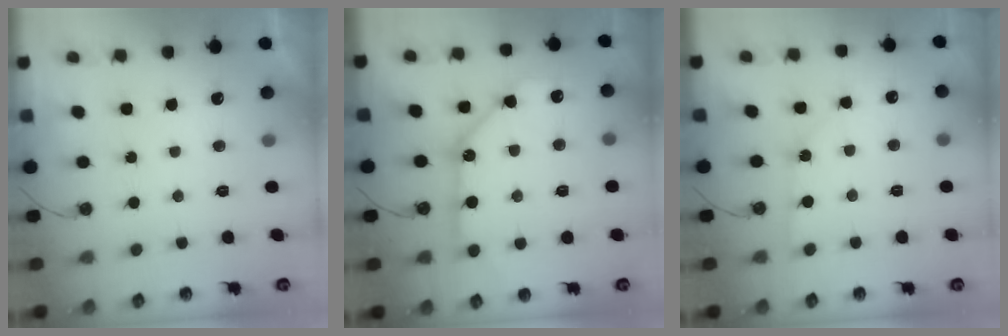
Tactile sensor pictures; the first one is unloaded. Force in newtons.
{"total": 12.4, "press": 12.3, "slide": 1.7}
{"total": 3.9, "press": 3.9, "slide": 0.5}